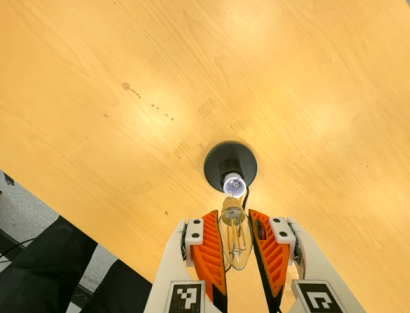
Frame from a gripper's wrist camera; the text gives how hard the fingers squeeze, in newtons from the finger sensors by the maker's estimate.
{"total": 11.9, "left": 11.4, "right": 12.4}